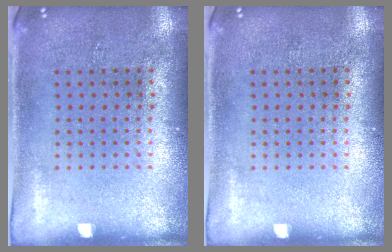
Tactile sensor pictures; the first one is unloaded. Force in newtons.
{"total": 0.0}